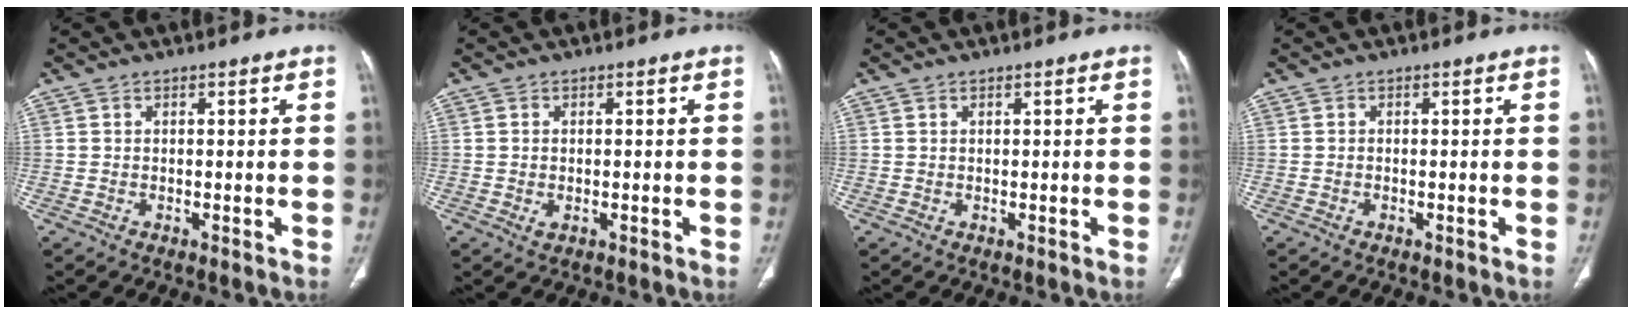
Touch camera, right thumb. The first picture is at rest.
{"total": 1.5, "force": [-0.3, 0.9, 1.1], "torque": [-0.028, 0.002, -0.004]}
{"total": 0.0}
{"total": 0.0}